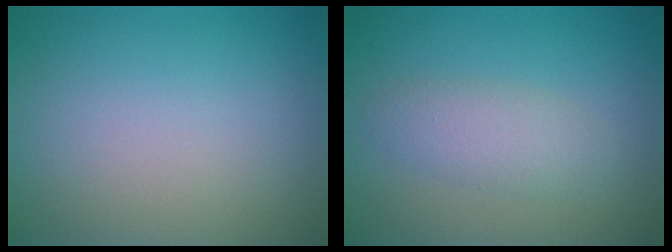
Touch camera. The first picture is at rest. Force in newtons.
{"total": 2.6, "press": 2.6, "slide": 0.1}